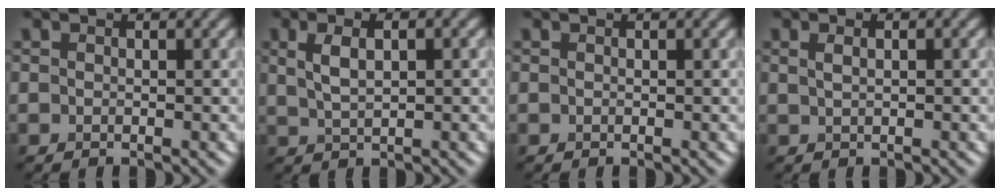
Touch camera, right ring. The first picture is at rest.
{"total": 3.1, "force": [1.0, 1.3, 2.7], "torque": [-0.056, 0.004, 0.021]}
{"total": 0.0}
{"total": 1.3, "force": [0.6, 0.5, 1.0], "torque": [-0.013, -0.007, 0.009]}